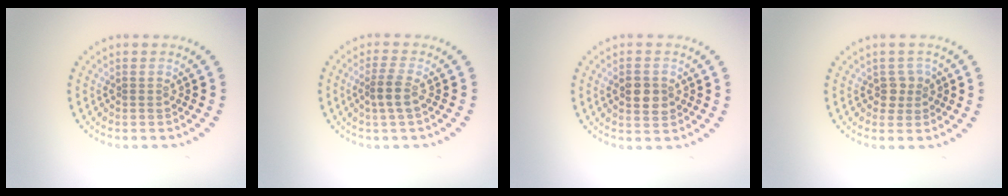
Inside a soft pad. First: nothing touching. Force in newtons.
{"total": 2.0, "press": 1.6, "slide": 1.2}
{"total": 2.8, "press": 2.8, "slide": 0.1}
{"total": 1.5, "press": 1.3, "slide": 0.7}